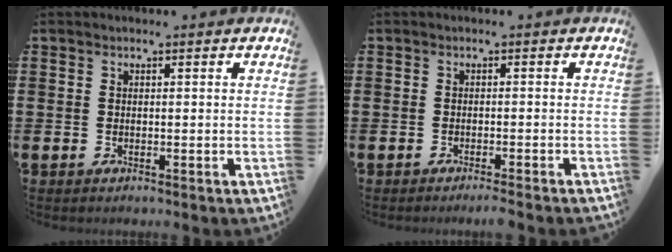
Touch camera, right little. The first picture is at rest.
{"total": 1.0, "force": [-0.9, -0.2, 0.4], "torque": [-0.005, -0.002, -0.018]}